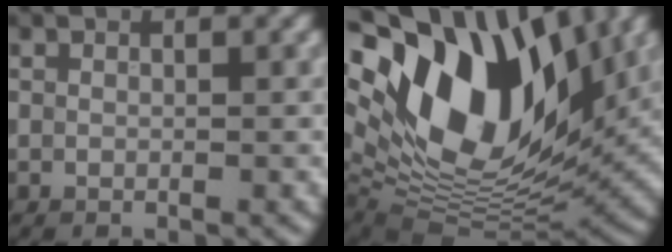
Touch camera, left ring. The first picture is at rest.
{"total": 18.8, "force": [6.9, 10.5, 14.0], "torque": [-0.277, 0.019, 0.114]}